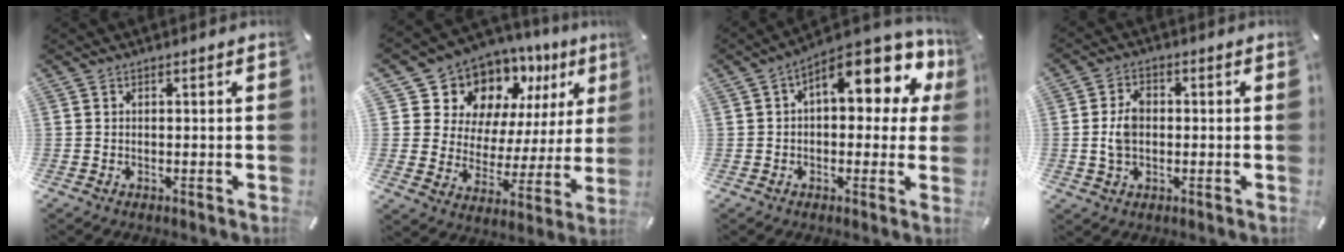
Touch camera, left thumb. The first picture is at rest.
{"total": 12.5, "force": [9.4, 7.9, 2.3], "torque": [-0.048, -0.097, 0.167]}
{"total": 13.7, "force": [6.0, 6.6, 10.5], "torque": [-0.133, -0.043, 0.097]}
{"total": 6.0, "force": [-0.3, 4.3, 4.2], "torque": [-0.091, 0.008, -0.007]}